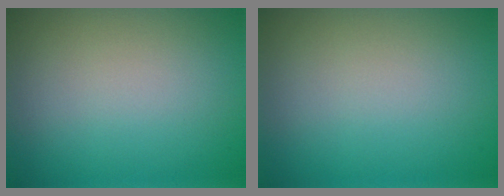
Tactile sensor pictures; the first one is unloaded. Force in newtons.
{"total": 0.0}